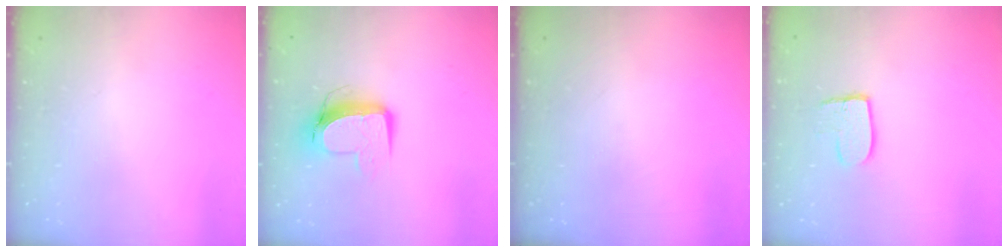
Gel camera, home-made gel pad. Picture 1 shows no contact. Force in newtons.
{"total": 10.5, "press": 10.5, "slide": 0.7}
{"total": 0.0}
{"total": 8.0, "press": 8.0, "slide": 0.7}